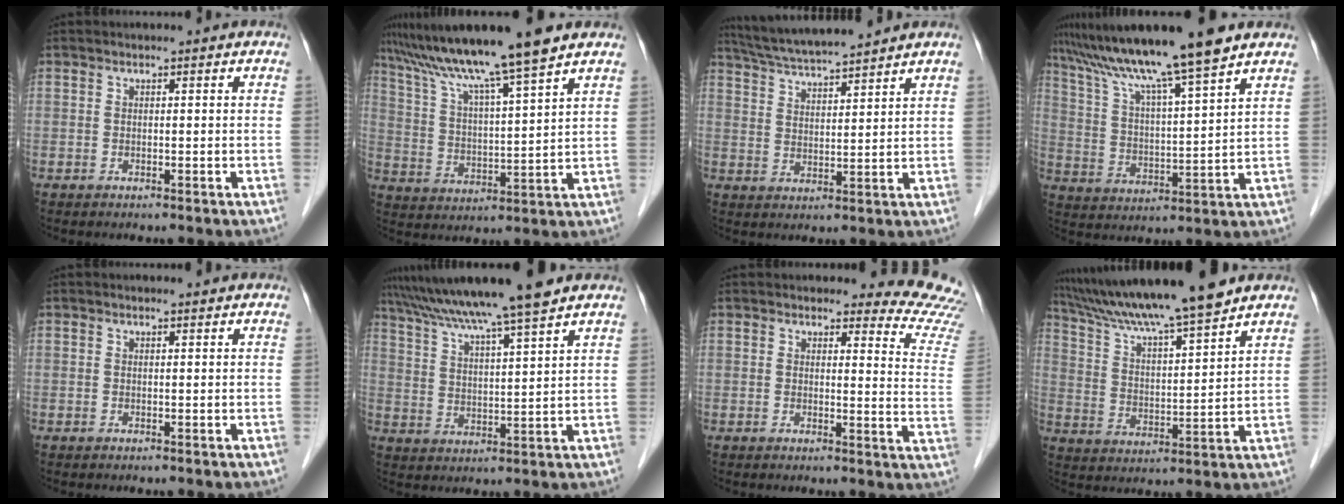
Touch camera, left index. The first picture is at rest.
{"total": 15.0, "force": [11.8, -1.2, 9.1], "torque": [-0.161, 0.015, 0.203]}
{"total": 10.5, "force": [9.6, -0.6, 4.3], "torque": [-0.081, 0.019, 0.163]}
{"total": 15.7, "force": [12.5, -0.9, 9.5], "torque": [-0.167, 0.014, 0.213]}
{"total": 1.0, "force": [1.0, 0.1, 0.3], "torque": [-0.011, 0.005, 0.014]}
{"total": 14.1, "force": [11.8, -1.0, 7.7], "torque": [-0.135, 0.018, 0.188]}
{"total": 10.7, "force": [10.7, 0.7, 0.7], "torque": [0.024, -0.110, 0.077]}
{"total": 15.8, "force": [13.7, -0.3, 7.9], "torque": [-0.140, 0.007, 0.232]}